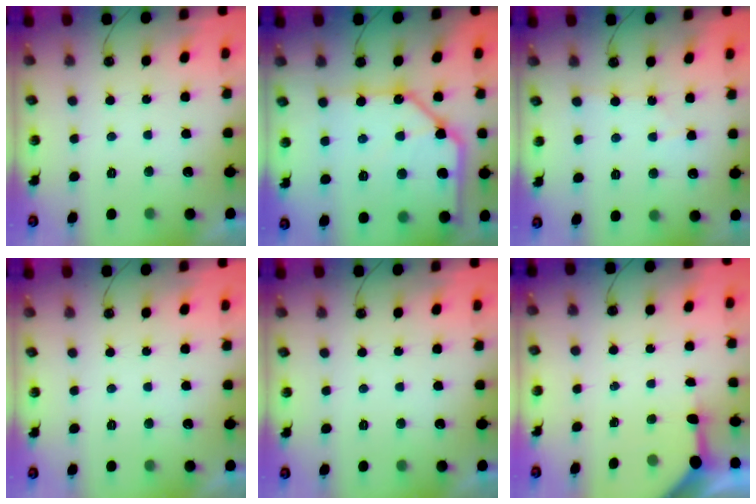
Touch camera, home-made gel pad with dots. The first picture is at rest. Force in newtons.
{"total": 19.6, "press": 19.6, "slide": 1.4}
{"total": 2.8, "press": 2.7, "slide": 0.4}
{"total": 0.0}
{"total": 0.0}
{"total": 3.8, "press": 3.8, "slide": 0.4}